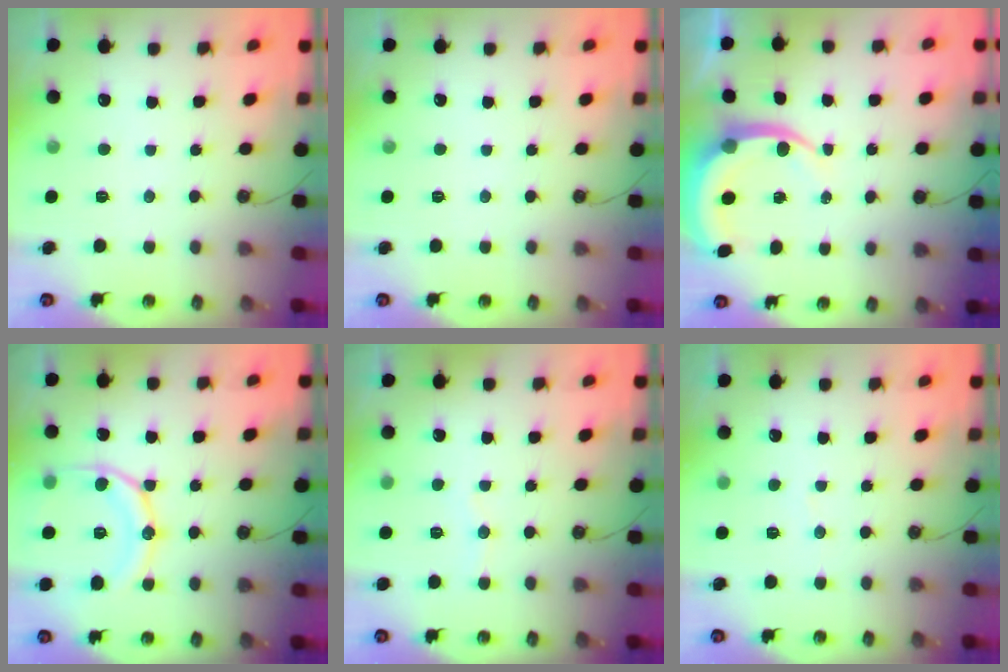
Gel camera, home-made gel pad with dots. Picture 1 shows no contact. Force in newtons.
{"total": 0.0}
{"total": 6.9, "press": 6.9, "slide": 0.8}
{"total": 14.9, "press": 14.8, "slide": 1.5}
{"total": 5.8, "press": 5.5, "slide": 1.7}
{"total": 2.3, "press": 2.3, "slide": 0.2}